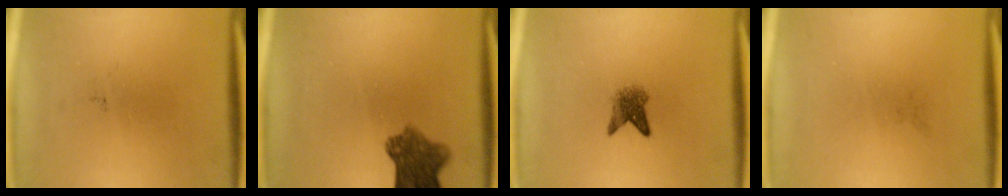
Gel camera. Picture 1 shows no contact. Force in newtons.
{"total": 7.3}
{"total": 3.1}
{"total": 0.0}